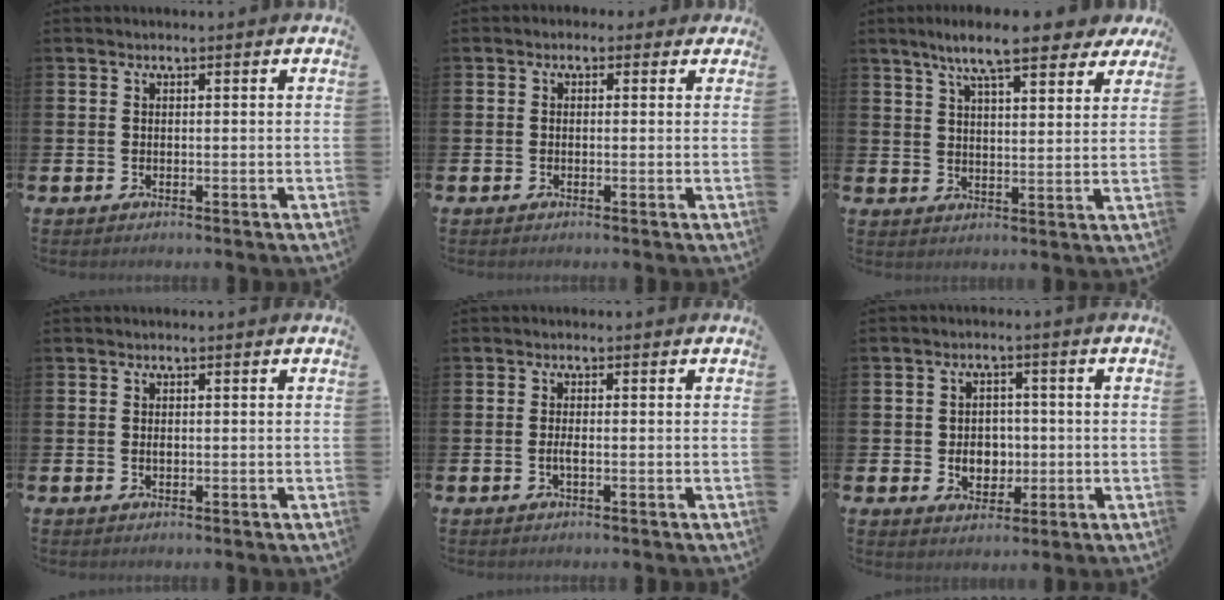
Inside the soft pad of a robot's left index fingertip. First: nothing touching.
{"total": 0.9, "force": [-0.2, 0.8, 0.3], "torque": [-0.007, 0.008, -0.006]}
{"total": 9.5, "force": [7.9, 1.8, 4.9], "torque": [-0.099, -0.024, 0.139]}
{"total": 0.6, "force": [0.0, 0.3, 0.5], "torque": [-0.016, 0.004, 0.001]}
{"total": 1.1, "force": [-0.4, 0.3, 1.0], "torque": [-0.025, 0.002, -0.005]}
{"total": 4.1, "force": [-0.5, 3.5, 2.2], "torque": [-0.034, 0.002, -0.018]}